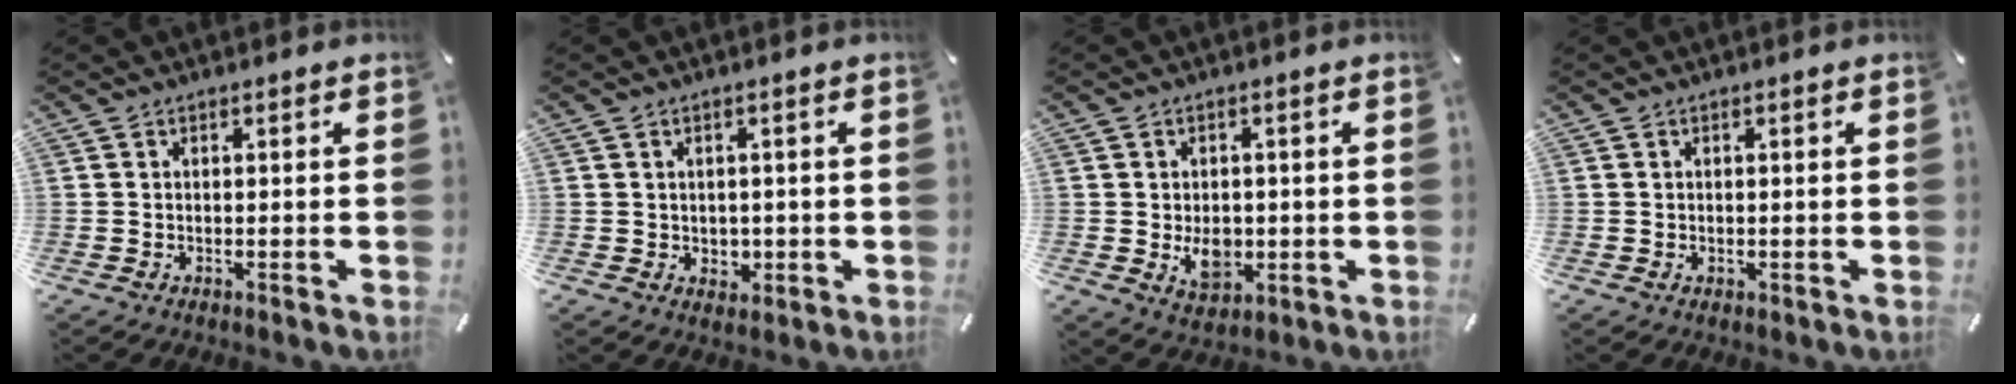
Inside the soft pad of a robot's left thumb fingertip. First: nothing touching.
{"total": 2.9, "force": [0.1, 2.8, 0.9], "torque": [-0.001, -0.003, -0.002]}
{"total": 6.9, "force": [-0.8, 5.3, 4.3], "torque": [-0.063, -0.003, -0.013]}
{"total": 0.6, "force": [0.1, 0.6, 0.2], "torque": [-0.004, 0.004, 0.000]}